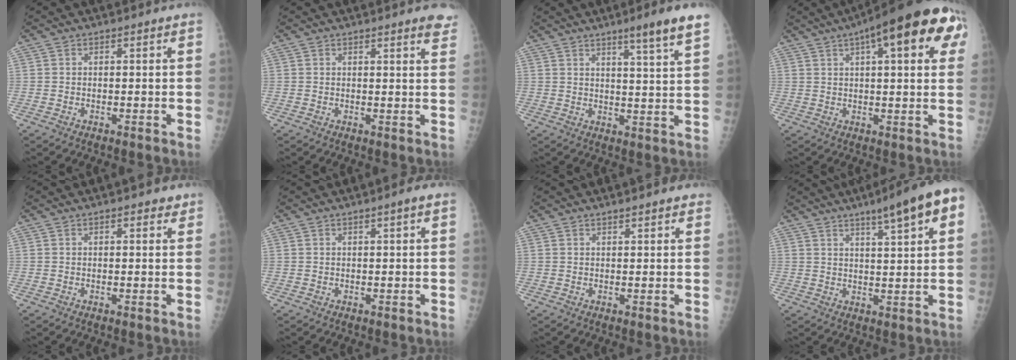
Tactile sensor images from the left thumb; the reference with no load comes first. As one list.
[{"total": 3.4, "force": [2.6, 0.4, 2.0], "torque": [-0.018, -0.011, 0.021]}, {"total": 7.7, "force": [5.1, -0.3, 5.8], "torque": [-0.082, -0.031, 0.071]}, {"total": 19.7, "force": [8.0, 6.0, 17.1], "torque": [-0.228, 0.022, 0.102]}, {"total": 2.1, "force": [1.1, 1.0, 1.4], "torque": [-0.012, -0.002, 0.013]}, {"total": 1.3, "force": [0.4, 0.0, 1.3], "torque": [-0.023, 0.002, 0.006]}, {"total": 1.5, "force": [1.2, 0.4, 0.8], "torque": [-0.006, -0.004, 0.015]}, {"total": 11.0, "force": [5.7, 1.6, 9.3], "torque": [-0.123, -0.005, 0.075]}]